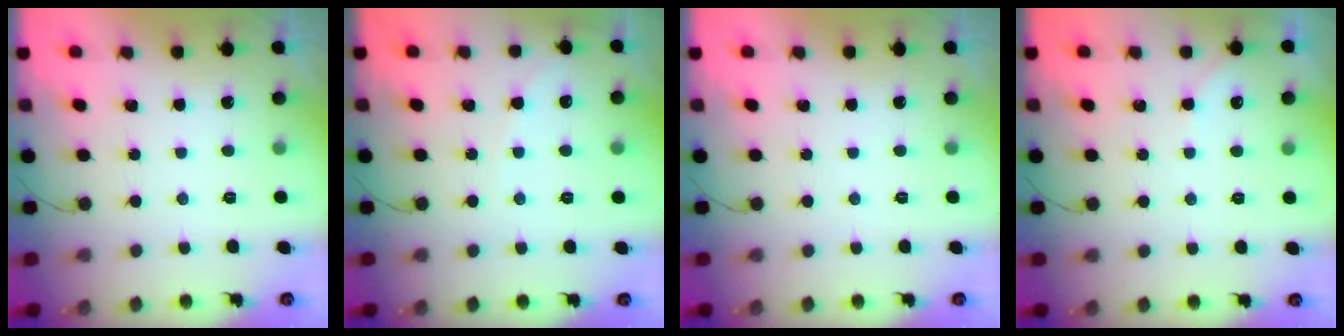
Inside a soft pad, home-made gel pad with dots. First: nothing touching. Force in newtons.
{"total": 4.2, "press": 4.2, "slide": 0.6}
{"total": 0.0}
{"total": 1.7, "press": 1.6, "slide": 0.3}